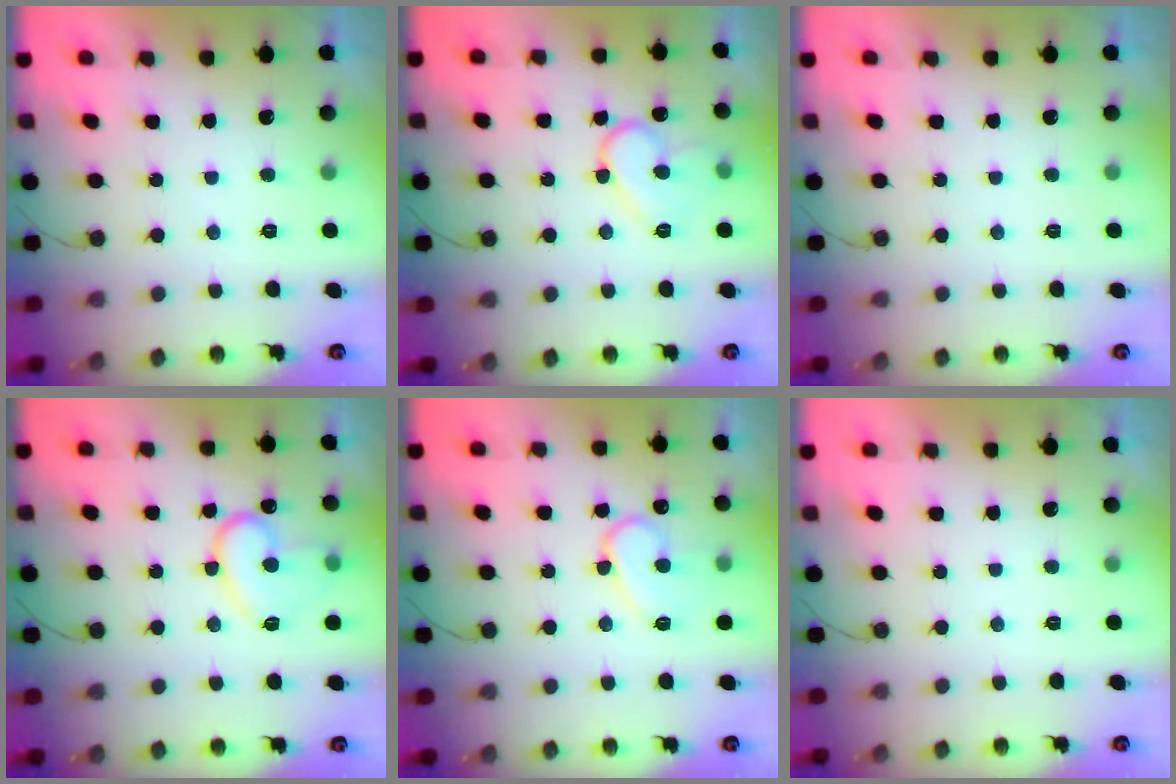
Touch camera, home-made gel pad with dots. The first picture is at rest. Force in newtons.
{"total": 10.6, "press": 10.5, "slide": 1.0}
{"total": 0.0}
{"total": 13.3, "press": 13.3, "slide": 1.1}
{"total": 11.1, "press": 11.0, "slide": 1.0}
{"total": 0.0}